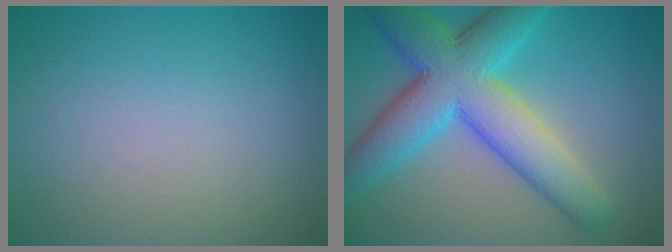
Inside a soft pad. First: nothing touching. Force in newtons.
{"total": 9.8, "press": 9.8, "slide": 0.4}